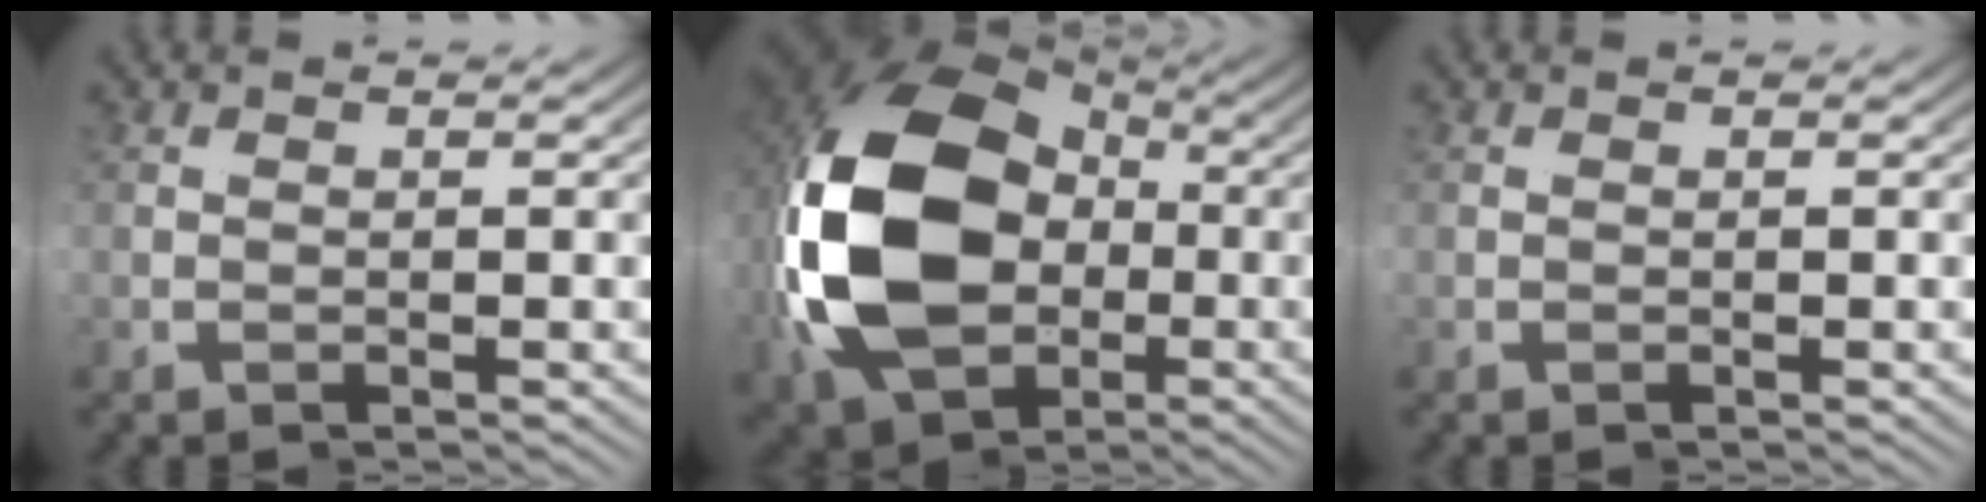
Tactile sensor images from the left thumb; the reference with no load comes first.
{"total": 22.2, "force": [-0.9, 14.1, 17.2], "torque": [-0.347, -0.049, 0.011]}
{"total": 0.0}